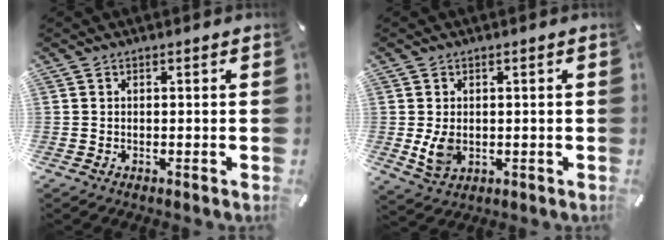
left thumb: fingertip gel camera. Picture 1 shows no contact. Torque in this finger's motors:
{"motor_torque": [0.89, 1.16, 0.75, -0.03, 0.18]}